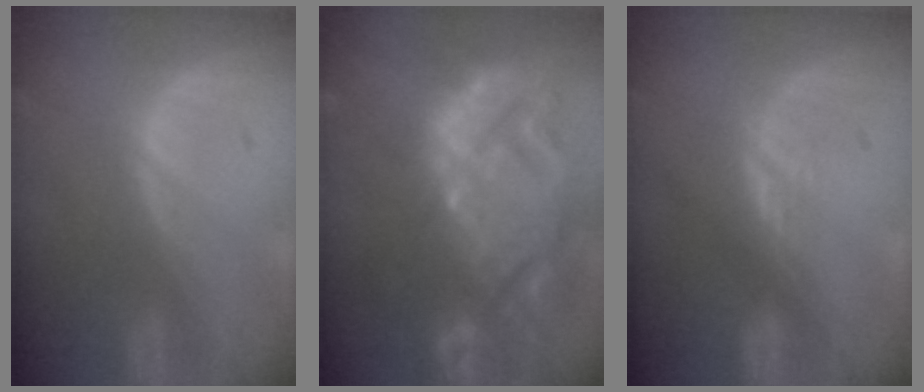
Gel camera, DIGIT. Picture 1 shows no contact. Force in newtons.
{"total": 14.8, "press": 12.7, "slide": 7.6}
{"total": 2.0, "press": 1.5, "slide": 1.3}